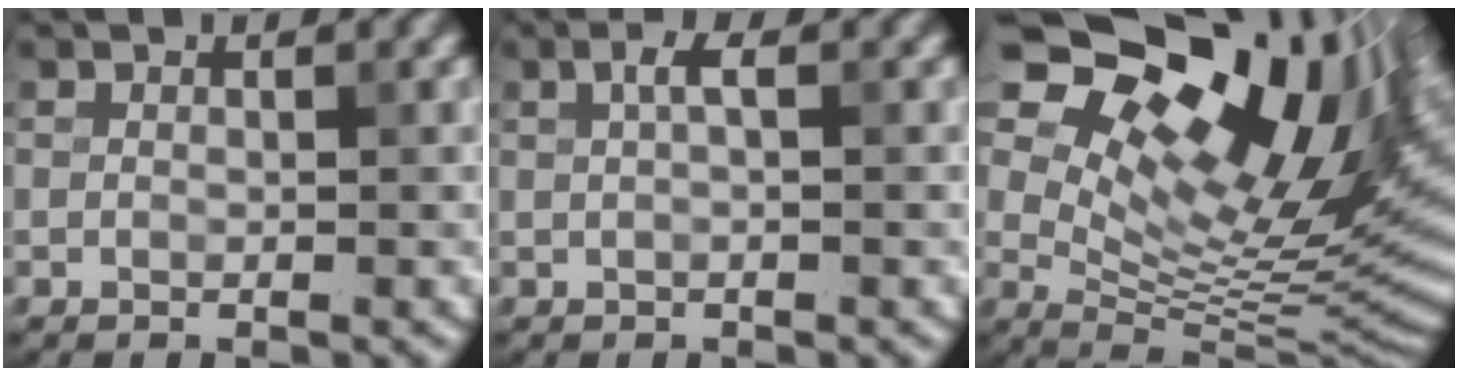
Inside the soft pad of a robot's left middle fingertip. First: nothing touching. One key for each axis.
{"total": 1.4, "fx": 0.4, "fy": 0.3, "fz": 1.3, "tx": -0.025, "ty": 0.005, "tz": 0.006}
{"total": 18.6, "fx": 9.9, "fy": 8.9, "fz": 13.0, "tx": -0.200, "ty": 0.025, "tz": 0.163}